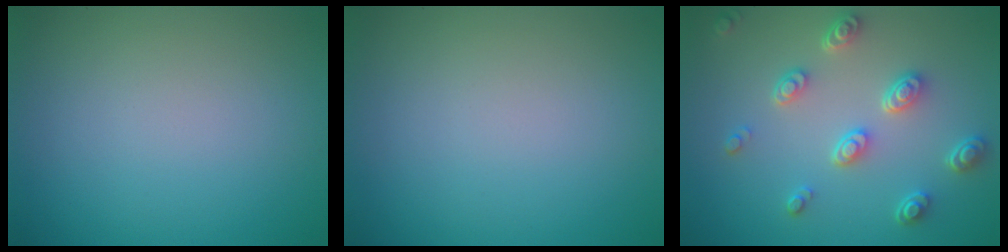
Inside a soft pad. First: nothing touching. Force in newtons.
{"total": 0.0}
{"total": 4.3, "press": 3.3, "slide": 2.8}